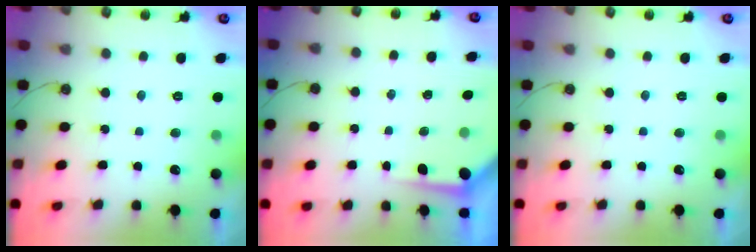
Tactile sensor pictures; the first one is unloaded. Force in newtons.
{"total": 3.5, "press": 3.5, "slide": 0.4}
{"total": 0.0}